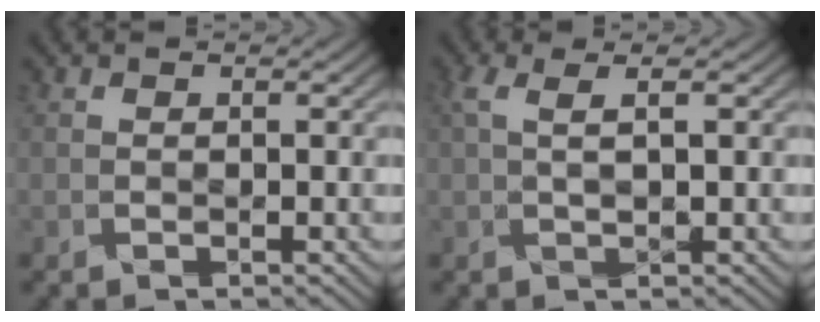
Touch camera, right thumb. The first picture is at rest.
{"total": 2.4, "force": [0.7, -0.1, 2.3], "torque": [-0.074, 0.004, 0.029]}